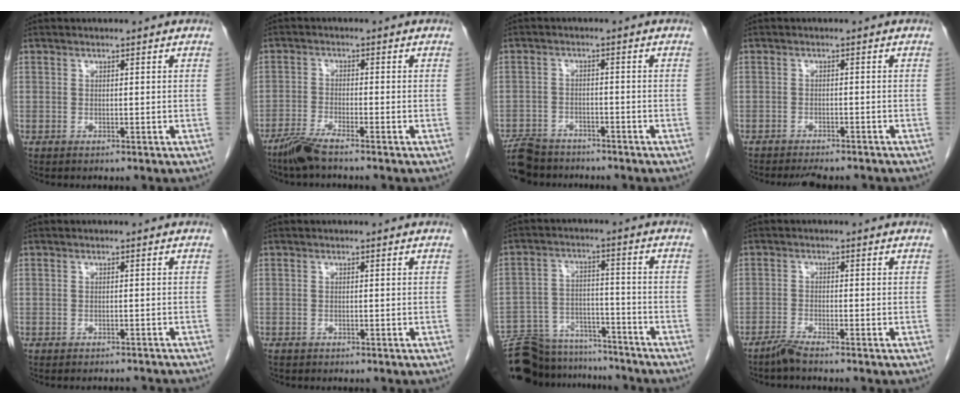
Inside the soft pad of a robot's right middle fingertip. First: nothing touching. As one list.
[{"total": 4.1, "force": [-3.4, -0.1, 2.4], "torque": [-0.053, -0.012, -0.074]}, {"total": 7.8, "force": [-6.9, 3.1, 2.0], "torque": [-0.036, -0.010, -0.114]}, {"total": 7.3, "force": [-6.6, 1.6, 2.6], "torque": [-0.035, -0.008, -0.087]}, {"total": 5.0, "force": [-4.8, 1.0, 1.1], "torque": [-0.010, -0.005, -0.052]}, {"total": 1.0, "force": [-0.8, 0.4, 0.3], "torque": [-0.008, -0.002, -0.011]}, {"total": 19.3, "force": [-17.7, 5.5, 5.2], "torque": [-0.123, 0.007, -0.264]}, {"total": 2.2, "force": [-2.0, -0.4, 0.9], "torque": [-0.025, -0.006, -0.045]}]